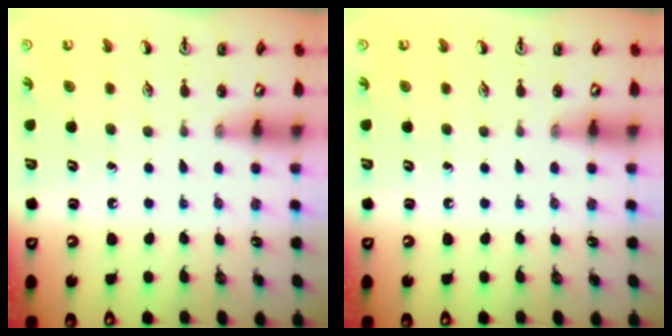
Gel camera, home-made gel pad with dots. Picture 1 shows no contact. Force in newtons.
{"total": 0.0}